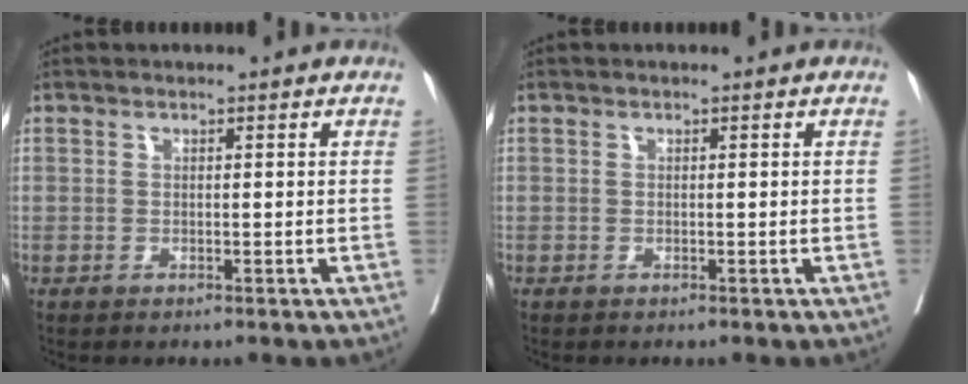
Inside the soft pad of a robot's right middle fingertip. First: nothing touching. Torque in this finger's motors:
{"motor_torque": [-0.05, -0.20, -0.09, -0.02]}